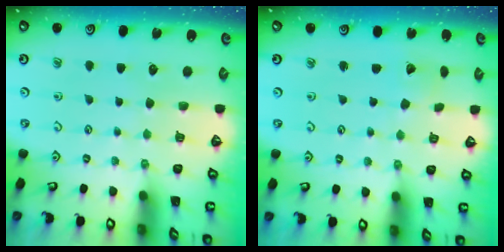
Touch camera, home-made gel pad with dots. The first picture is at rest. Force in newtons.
{"total": 3.2, "press": 3.2, "slide": 0.3}